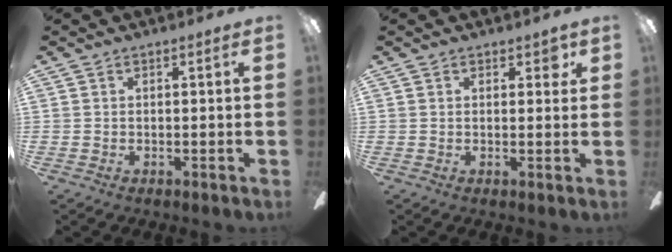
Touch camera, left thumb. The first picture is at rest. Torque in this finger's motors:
{"motor_torque": [0.07, 0.01, 0.08, 0.12, 0.00]}